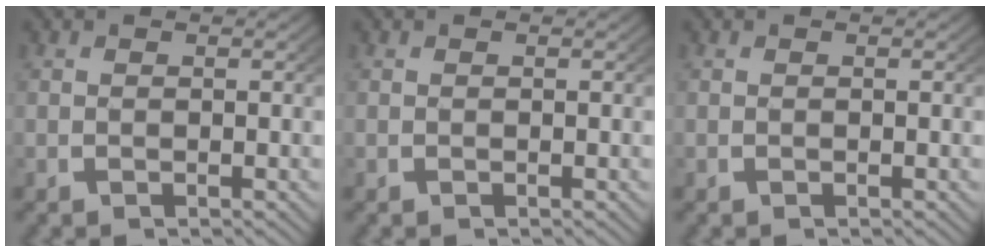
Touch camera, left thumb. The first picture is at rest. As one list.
[{"total": 0.0}, {"total": 0.0}]